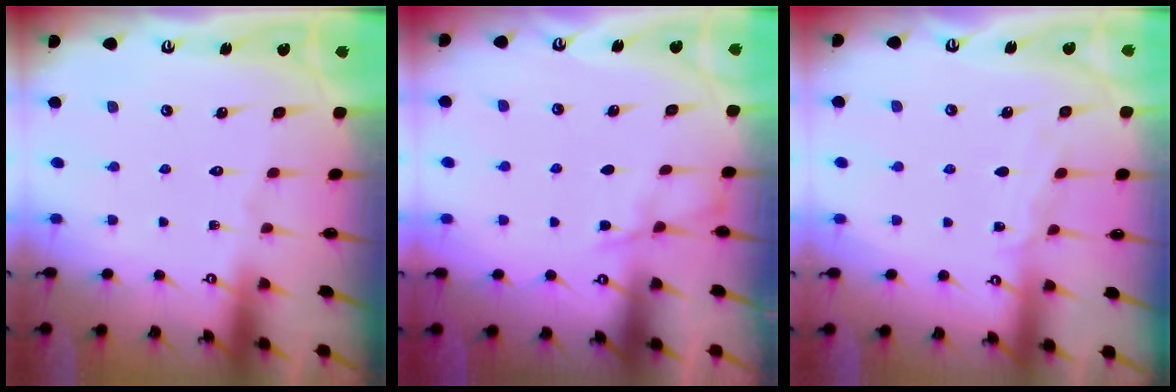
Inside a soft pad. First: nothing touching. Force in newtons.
{"total": 3.5, "press": 3.5, "slide": 0.6}
{"total": 5.0, "press": 5.0, "slide": 0.5}